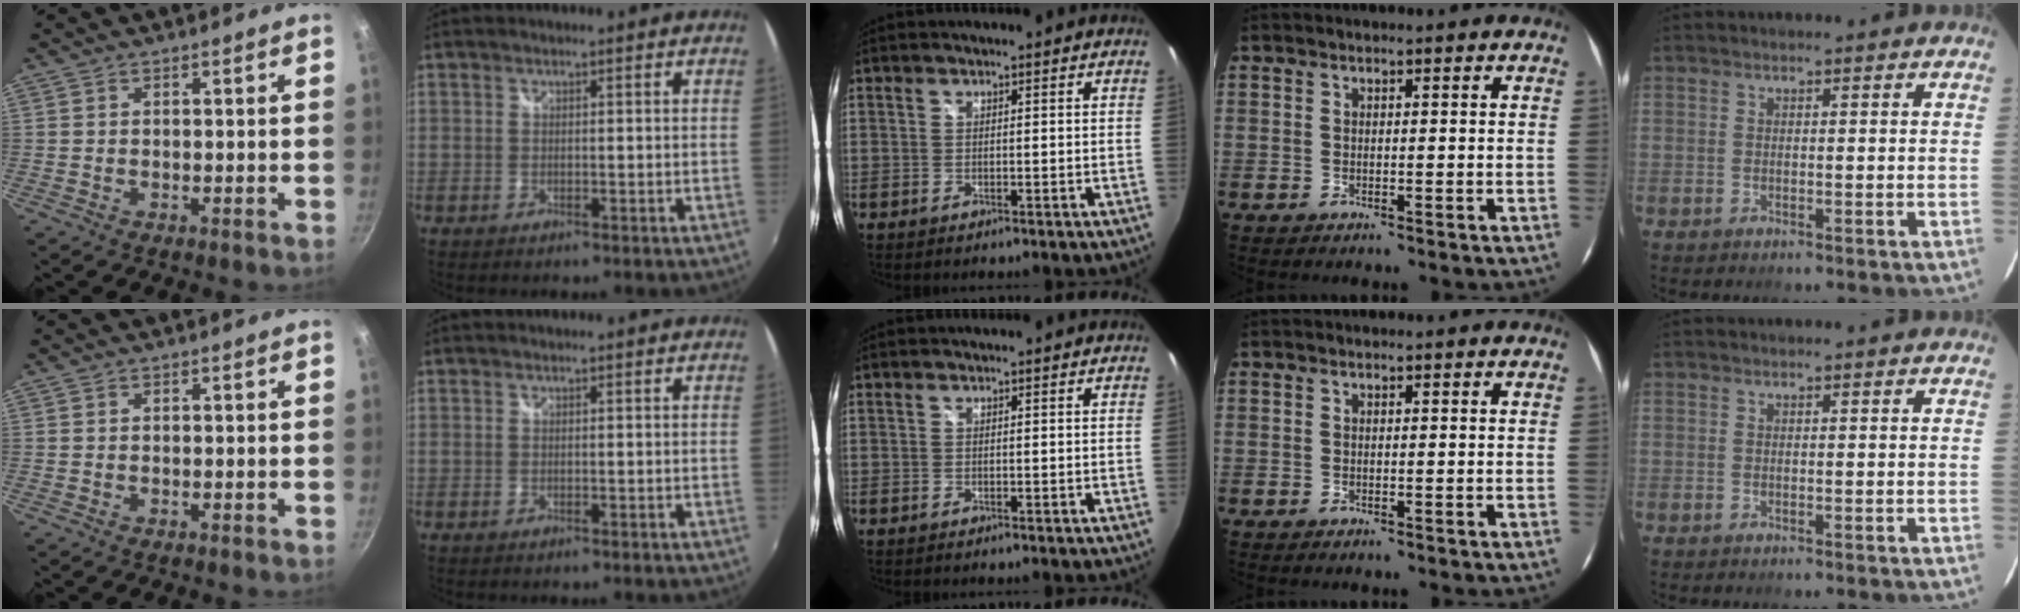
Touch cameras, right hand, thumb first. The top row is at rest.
{}